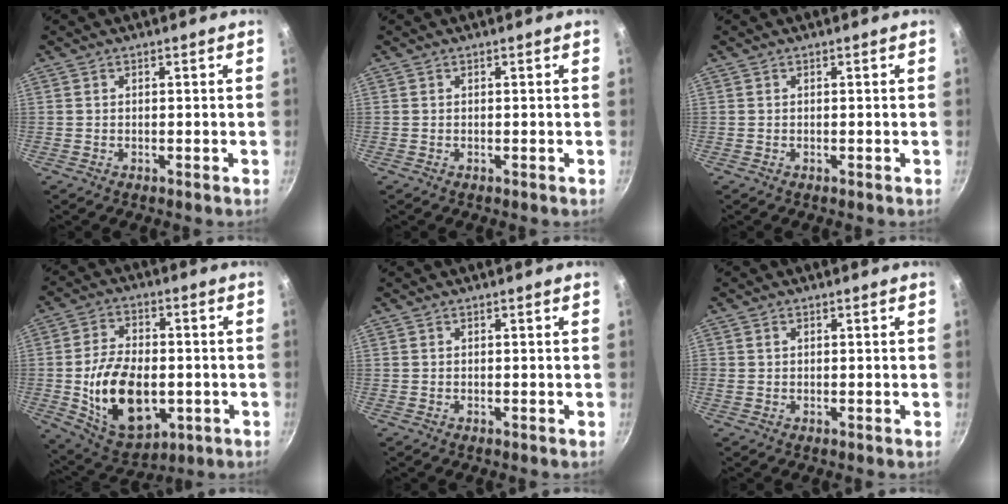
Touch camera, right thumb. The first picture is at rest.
{"total": 0.0}
{"total": 0.0}
{"total": 17.7, "force": [-2.7, 11.0, 13.6], "torque": [-0.221, 0.008, -0.029]}
{"total": 0.0}
{"total": 1.0, "force": [0.3, 0.8, 0.5], "torque": [-0.006, 0.003, 0.004]}